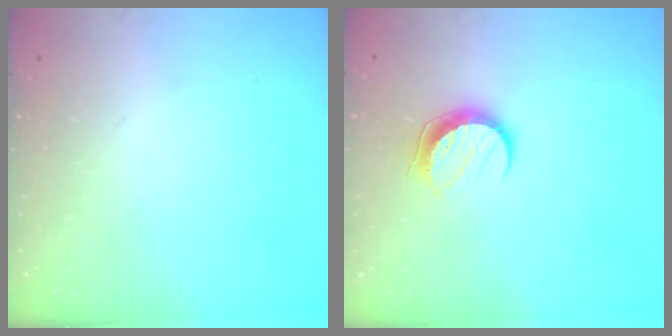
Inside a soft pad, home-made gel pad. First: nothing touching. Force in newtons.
{"total": 7.6, "press": 7.6, "slide": 0.7}